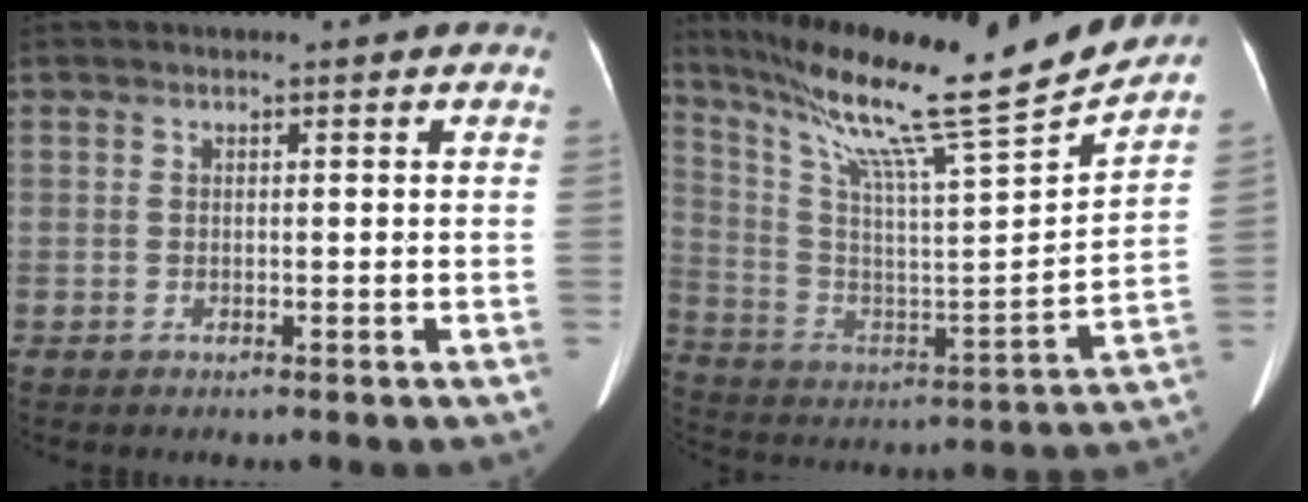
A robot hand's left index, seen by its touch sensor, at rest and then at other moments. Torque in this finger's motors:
{"motor_torque": [-0.03, -1.81, 0.46, 0.17]}